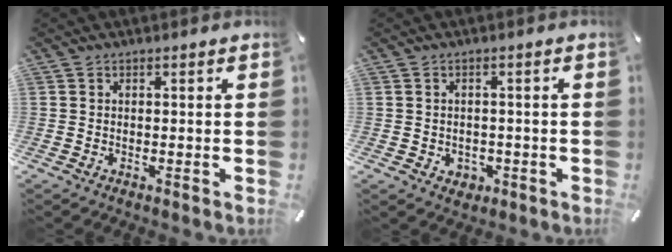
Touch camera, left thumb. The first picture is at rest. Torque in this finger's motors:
{"motor_torque": [-0.01, 0.01, -0.01, -0.12, 0.00]}